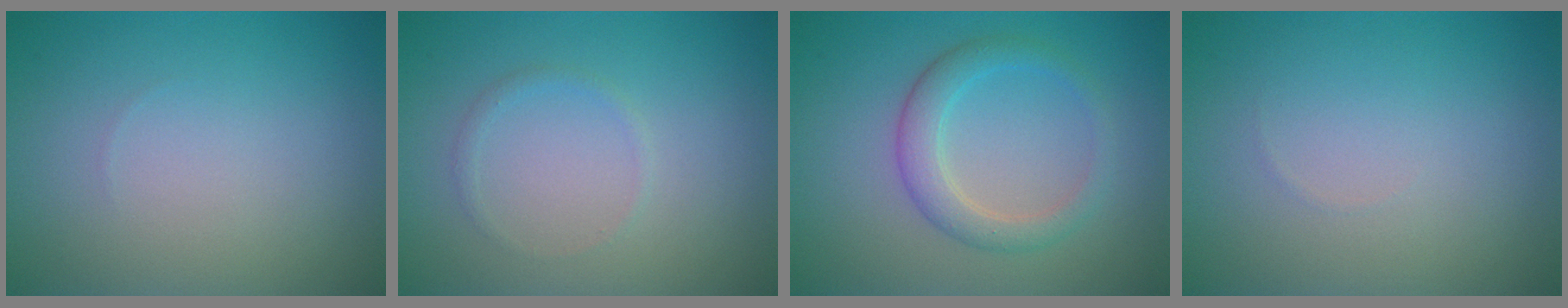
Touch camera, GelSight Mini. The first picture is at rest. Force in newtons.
{"total": 0.7, "press": 0.7, "slide": 0.0}
{"total": 2.2, "press": 2.2, "slide": 0.2}
{"total": 0.0}